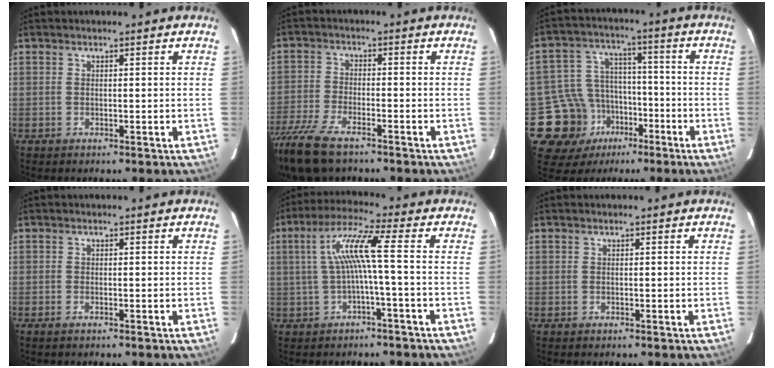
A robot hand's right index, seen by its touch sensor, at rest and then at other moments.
{"total": 13.0, "force": [-10.0, 4.1, 7.2], "torque": [-0.178, -0.040, -0.194]}
{"total": 12.7, "force": [-6.4, 10.3, 3.5], "torque": [-0.099, 0.034, -0.092]}
{"total": 1.0, "force": [-0.7, 0.3, 0.6], "torque": [-0.013, -0.002, -0.014]}
{"total": 7.6, "force": [-0.8, -0.7, 7.5], "torque": [-0.157, 0.010, -0.005]}
{"total": 0.0}